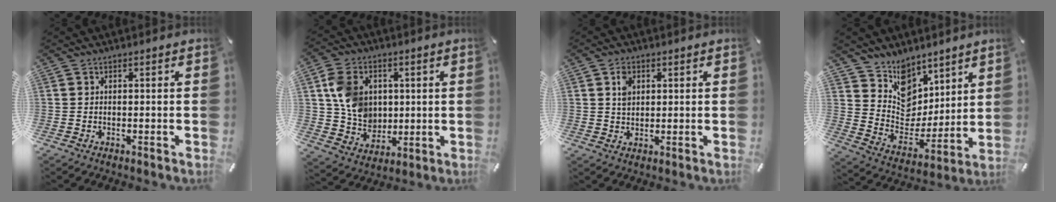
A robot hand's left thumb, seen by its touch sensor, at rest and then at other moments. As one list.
[{"total": 11.0, "force": [2.4, 9.5, 5.0], "torque": [-0.098, 0.007, 0.052]}, {"total": 3.5, "force": [1.2, 2.8, 1.8], "torque": [-0.027, 0.000, 0.018]}, {"total": 9.5, "force": [6.0, 7.3, 0.2], "torque": [-0.022, -0.082, 0.120]}]